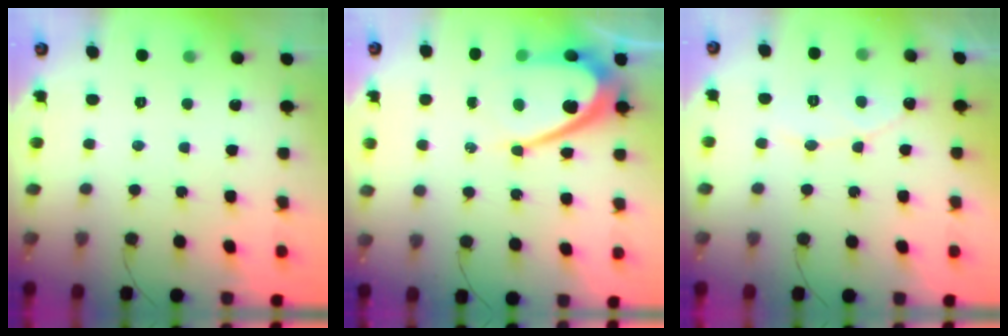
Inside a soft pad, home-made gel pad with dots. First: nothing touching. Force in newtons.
{"total": 13.2, "press": 13.2, "slide": 1.0}
{"total": 7.9, "press": 7.9, "slide": 0.7}